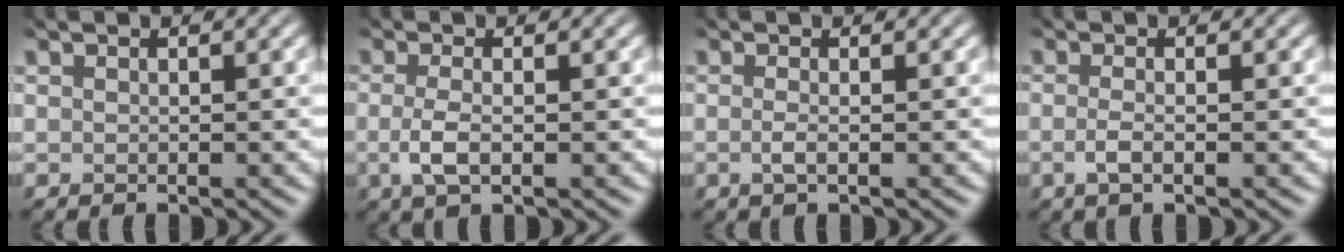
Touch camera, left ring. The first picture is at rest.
{"total": 2.5, "force": [-1.2, 0.6, 2.1], "torque": [-0.049, -0.001, -0.014]}
{"total": 1.6, "force": [-0.6, 0.4, 1.4], "torque": [-0.028, 0.000, -0.013]}
{"total": 2.0, "force": [-1.0, 0.4, 1.7], "torque": [-0.033, -0.001, -0.014]}